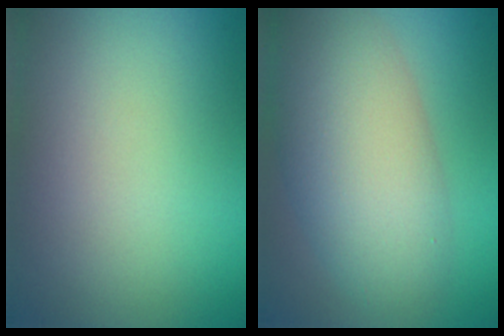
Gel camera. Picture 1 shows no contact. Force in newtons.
{"total": 8.7, "press": 8.7, "slide": 0.1}